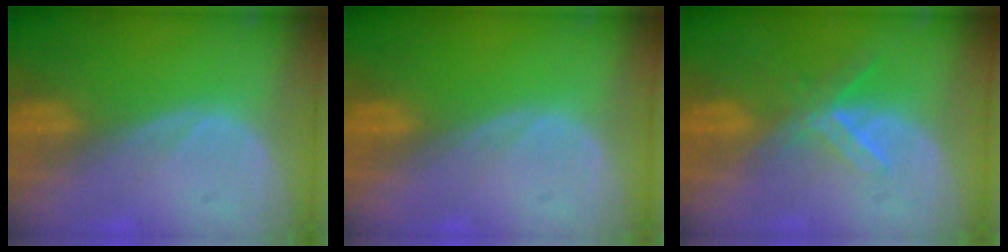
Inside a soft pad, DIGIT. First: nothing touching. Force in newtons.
{"total": 0.0}
{"total": 5.7, "press": 5.0, "slide": 2.8}